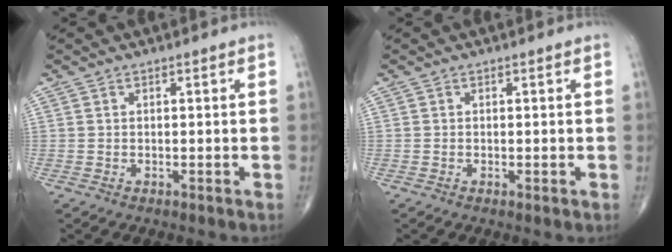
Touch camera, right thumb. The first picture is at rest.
{"total": 0.5, "force": [-0.1, 0.1, 0.5], "torque": [-0.009, -0.002, -0.003]}